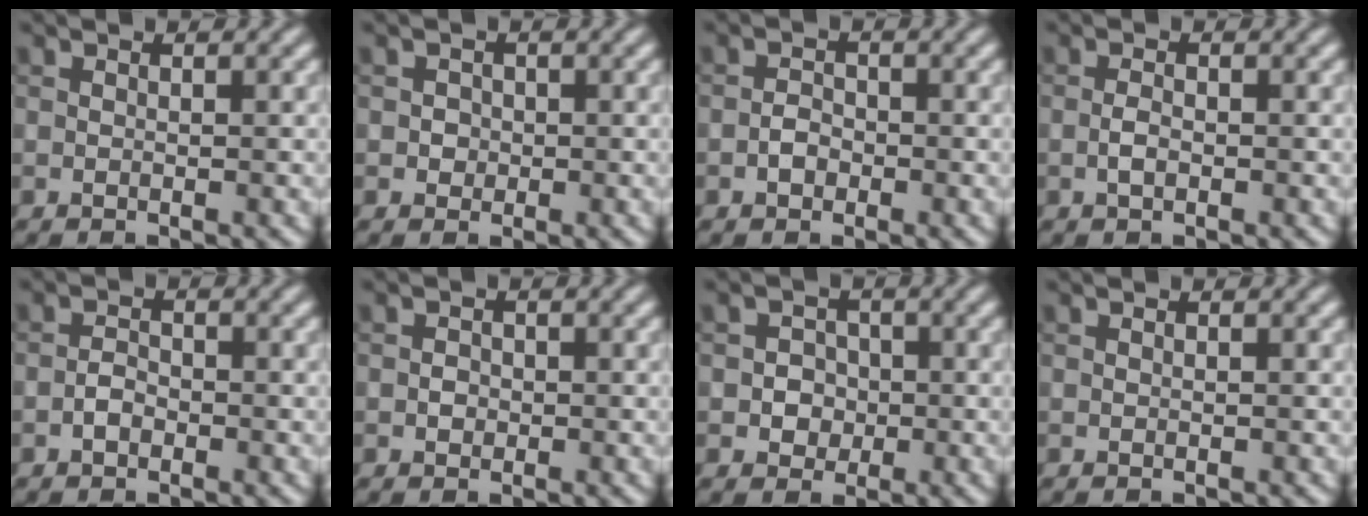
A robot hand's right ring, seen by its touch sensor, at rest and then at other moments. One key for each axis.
{"total": 1.0, "fx": -0.1, "fy": 1.0, "fz": 0.3, "tx": 0.005, "ty": 0.001, "tz": -0.002}
{"total": 1.4, "fx": -0.7, "fy": 1.0, "fz": 0.7, "tx": -0.011, "ty": 0.004, "tz": -0.013}
{"total": 1.2, "fx": -0.4, "fy": 0.6, "fz": 1.0, "tx": -0.022, "ty": 0.002, "tz": -0.009}
{"total": 1.3, "fx": -0.7, "fy": 0.8, "fz": 0.8, "tx": -0.015, "ty": 0.005, "tz": -0.016}
{"total": 0.9, "fx": -0.2, "fy": 0.8, "fz": 0.3, "tx": -0.001, "ty": 0.000, "tz": -0.006}
{"total": 2.2, "fx": -0.4, "fy": 2.0, "fz": 0.7, "tx": 0.010, "ty": -0.001, "tz": -0.015}
{"total": 0.0}